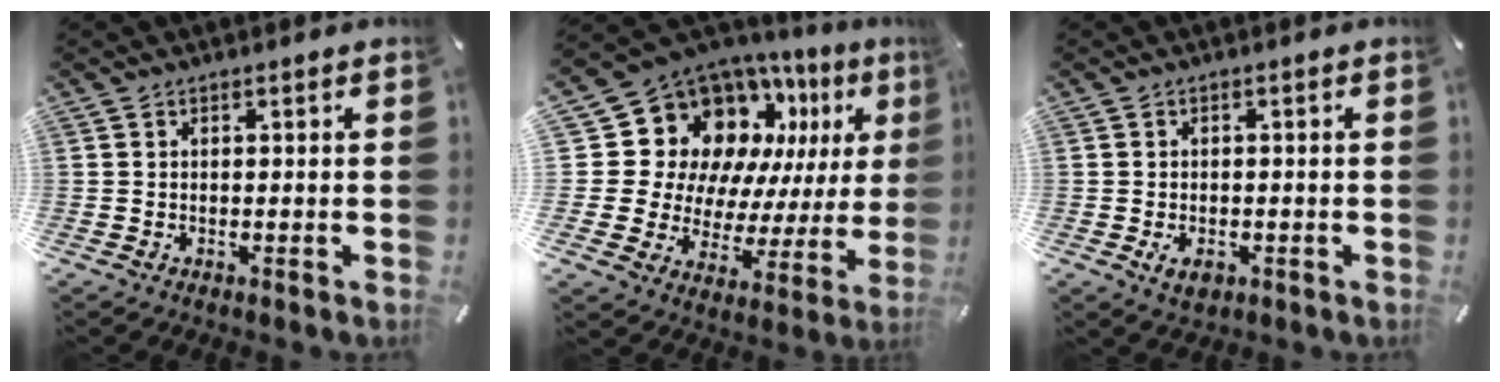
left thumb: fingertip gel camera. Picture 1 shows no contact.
{"total": 17.0, "force": [9.5, 12.5, 6.5], "torque": [-0.099, -0.102, 0.190]}
{"total": 3.0, "force": [-1.1, 2.0, 1.9], "torque": [-0.031, -0.001, -0.023]}